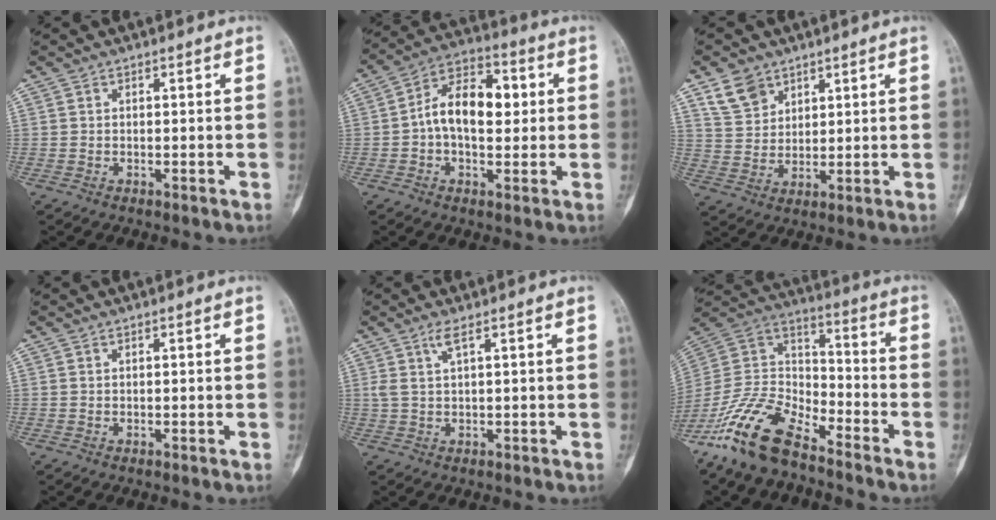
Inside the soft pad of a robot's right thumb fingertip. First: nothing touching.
{"total": 12.8, "force": [0.7, 7.8, 10.2], "torque": [-0.147, 0.027, 0.003]}
{"total": 6.7, "force": [4.3, 4.7, 2.2], "torque": [-0.024, -0.020, 0.091]}
{"total": 0.0}
{"total": 2.5, "force": [1.3, 0.0, 2.1], "torque": [-0.058, -0.001, 0.033]}
{"total": 16.7, "force": [-12.1, 6.9, 9.2], "torque": [-0.172, 0.071, -0.237]}